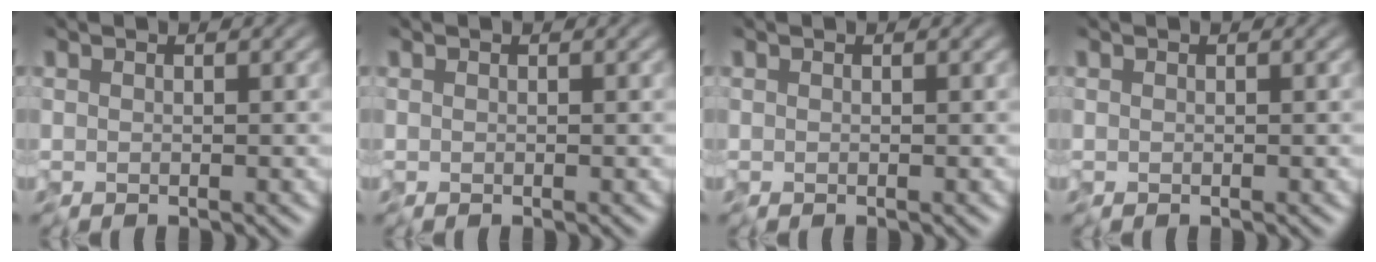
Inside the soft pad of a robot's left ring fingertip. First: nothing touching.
{"total": 0.0}
{"total": 0.0}
{"total": 0.0}